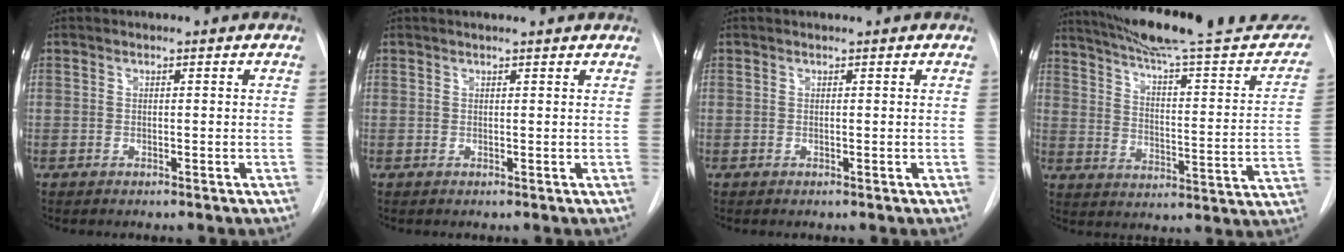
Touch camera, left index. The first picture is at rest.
{"total": 2.4, "force": [2.2, -0.1, 1.0], "torque": [-0.012, 0.012, 0.020]}
{"total": 0.5, "force": [-0.5, 0.0, 0.1], "torque": [0.000, 0.000, -0.006]}
{"total": 27.6, "force": [24.0, 3.1, 13.2], "torque": [-0.195, -0.058, 0.310]}